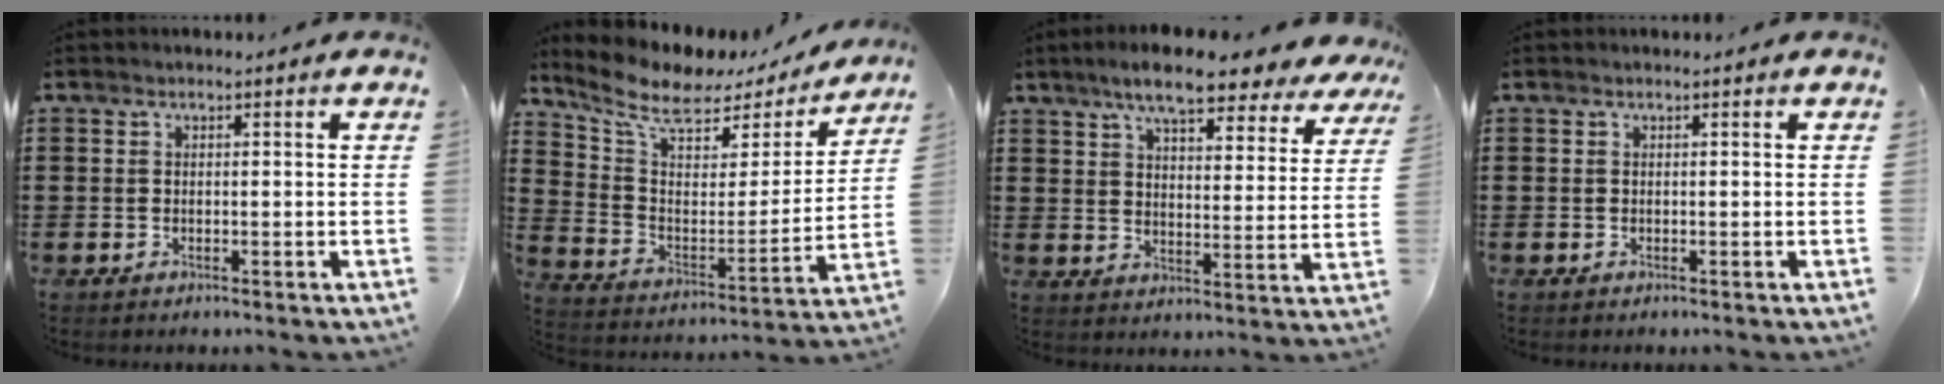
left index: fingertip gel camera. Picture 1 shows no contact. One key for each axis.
{"total": 8.1, "fx": 6.3, "fy": 3.2, "fz": 3.9, "tx": -0.109, "ty": -0.038, "tz": 0.107}
{"total": 8.2, "fx": 7.1, "fy": 1.3, "fz": 4.0, "tx": -0.094, "ty": -0.023, "tz": 0.124}
{"total": 0.0}